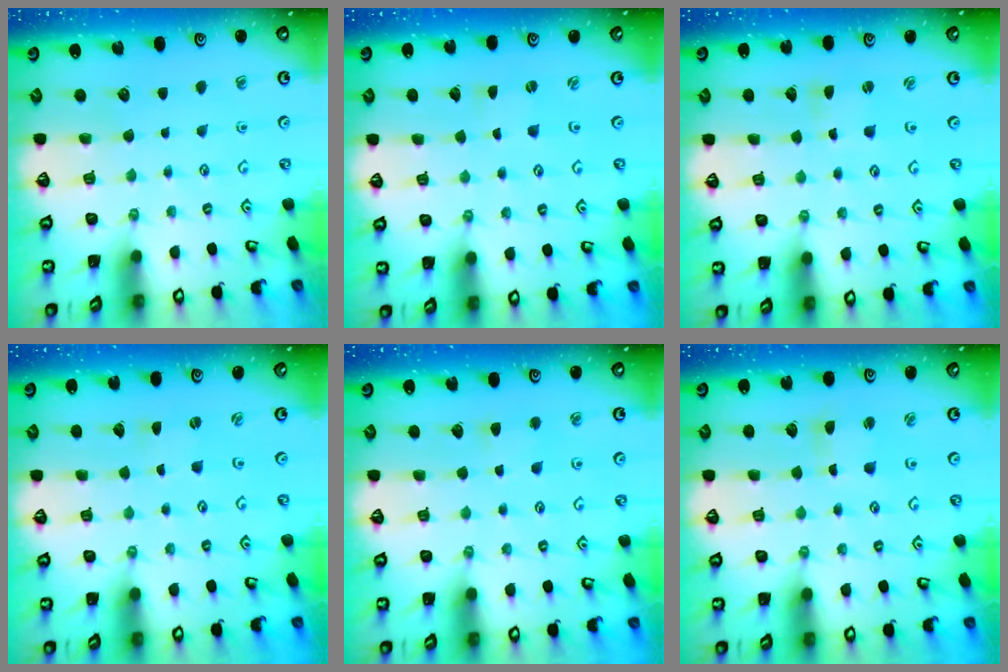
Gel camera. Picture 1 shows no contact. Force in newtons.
{"total": 0.0}
{"total": 1.5, "press": 1.4, "slide": 0.3}
{"total": 0.7, "press": 0.7, "slide": 0.1}
{"total": 2.5, "press": 2.4, "slide": 0.5}
{"total": 2.2, "press": 2.2, "slide": 0.3}